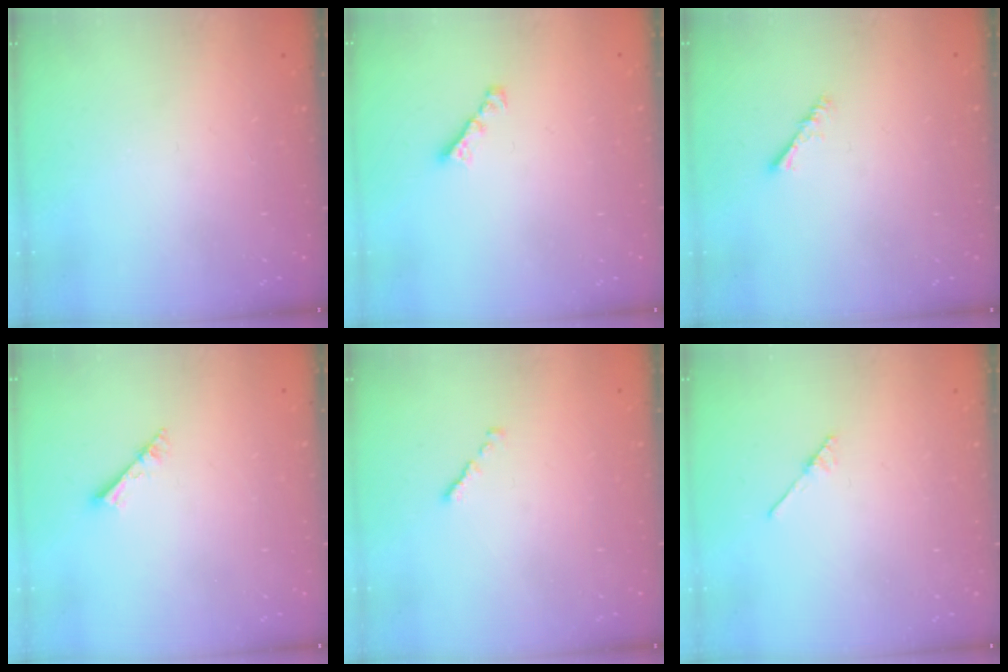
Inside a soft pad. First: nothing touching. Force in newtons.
{"total": 1.7, "press": 1.6, "slide": 0.5}
{"total": 2.3, "press": 2.3, "slide": 0.4}
{"total": 2.7, "press": 2.7, "slide": 0.3}
{"total": 0.7, "press": 0.6, "slide": 0.4}
{"total": 1.9, "press": 1.8, "slide": 0.3}